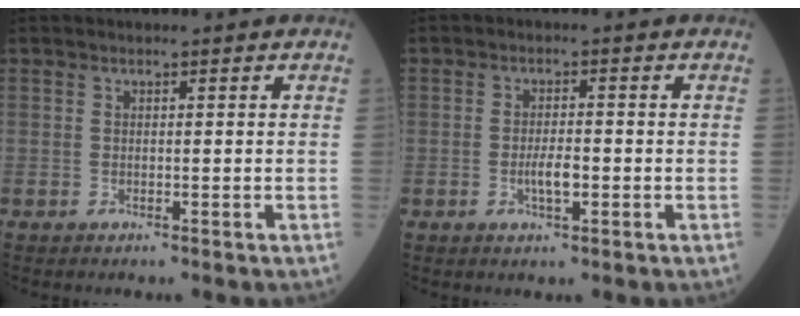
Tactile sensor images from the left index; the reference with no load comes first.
{"total": 2.9, "force": [-0.9, 0.7, 2.7], "torque": [-0.054, 0.000, -0.014]}